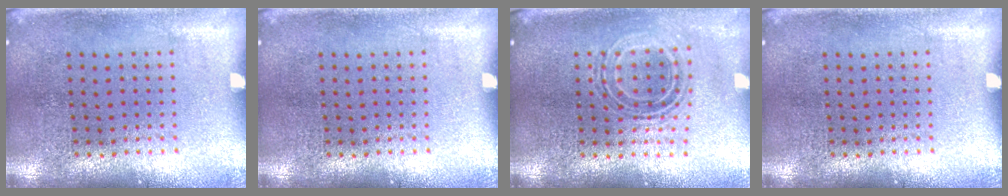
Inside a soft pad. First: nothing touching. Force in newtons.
{"total": 0.0}
{"total": 0.7, "press": 0.7, "slide": 0.2}
{"total": 0.0}